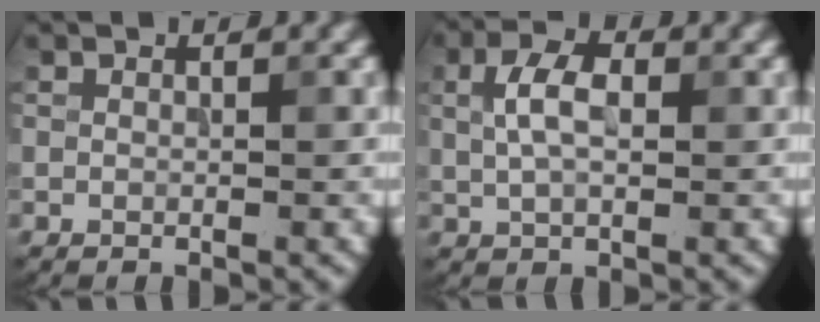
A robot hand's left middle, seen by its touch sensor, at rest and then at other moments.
{"total": 3.9, "force": [0.8, 2.2, 3.1], "torque": [-0.068, 0.006, 0.012]}